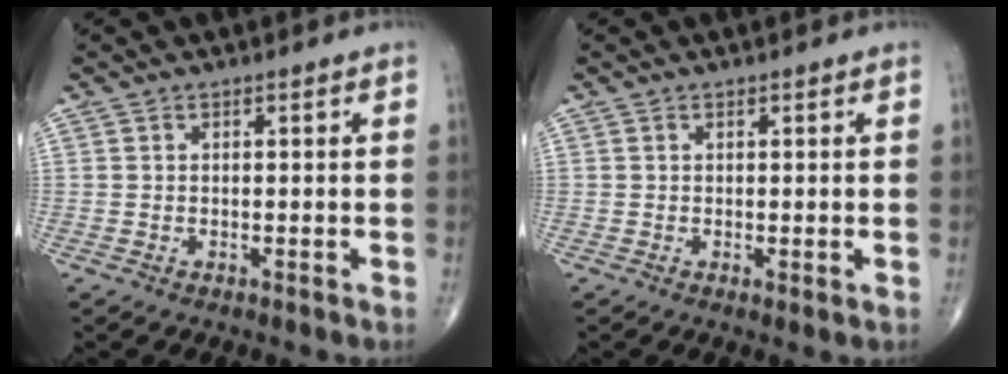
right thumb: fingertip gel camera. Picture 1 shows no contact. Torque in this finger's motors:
{"motor_torque": [-0.01, -0.01, -0.16, -0.10, -0.03]}